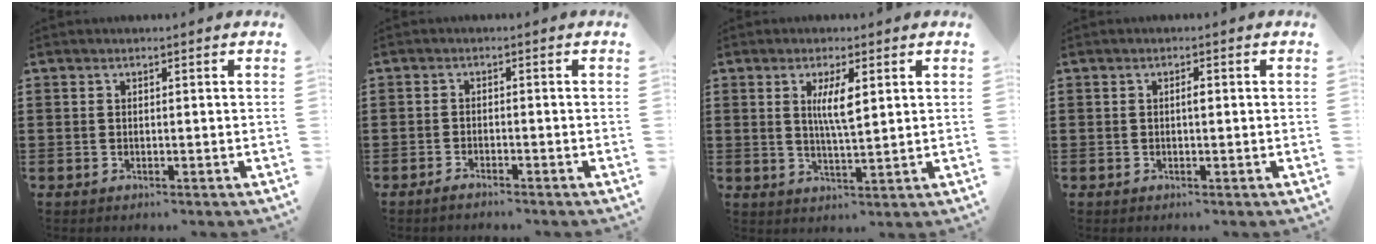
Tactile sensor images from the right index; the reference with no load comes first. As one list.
[{"total": 1.4, "force": [-1.4, 0.0, 0.3], "torque": [-0.007, 0.000, -0.027]}, {"total": 4.8, "force": [1.4, 1.0, 4.5], "torque": [-0.093, 0.004, 0.021]}, {"total": 1.1, "force": [0.0, 0.3, 1.1], "torque": [-0.021, 0.000, 0.000]}]